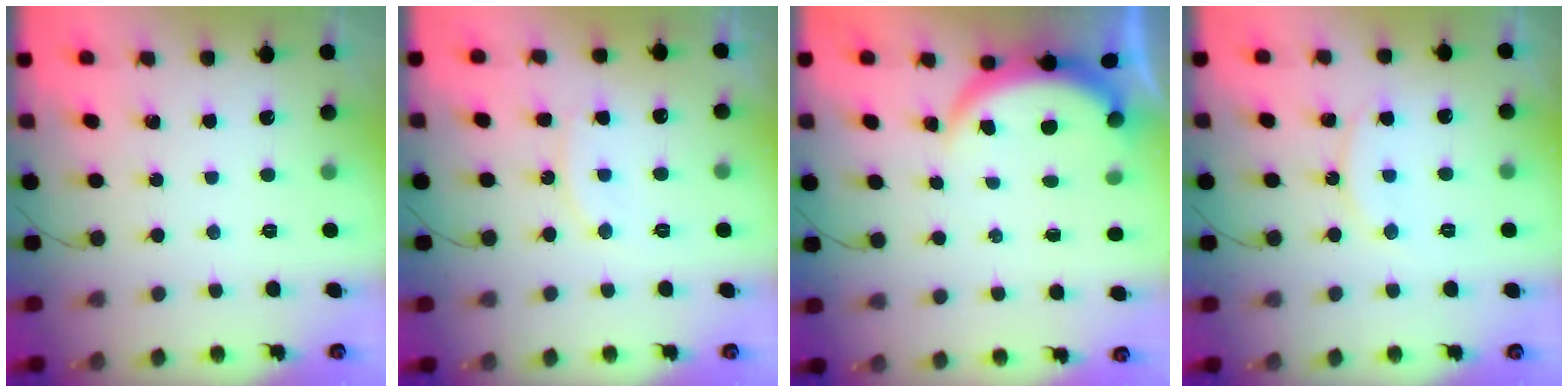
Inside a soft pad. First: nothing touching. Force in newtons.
{"total": 7.7, "press": 7.7, "slide": 0.3}
{"total": 3.9, "press": 3.9, "slide": 0.1}
{"total": 9.1, "press": 9.1, "slide": 0.6}